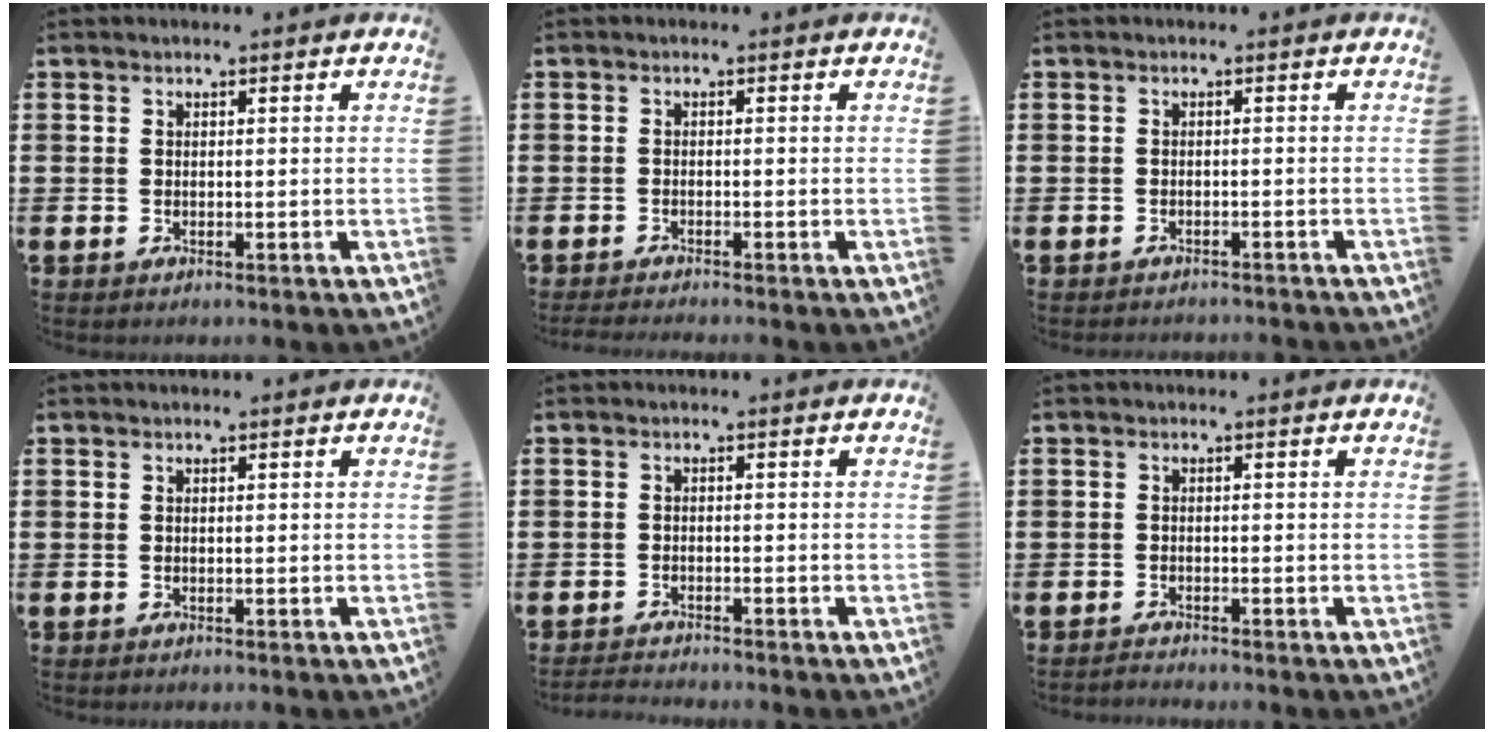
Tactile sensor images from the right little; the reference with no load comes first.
{"total": 0.9, "force": [-0.8, -0.1, 0.2], "torque": [-0.003, -0.004, -0.016]}
{"total": 0.8, "force": [-0.8, 0.0, -0.1], "torque": [0.008, -0.003, -0.019]}
{"total": 0.0}
{"total": 1.2, "force": [-1.2, -0.1, 0.2], "torque": [-0.005, 0.000, -0.023]}
{"total": 0.7, "force": [-0.7, 0.0, 0.0], "torque": [-0.002, -0.002, -0.014]}